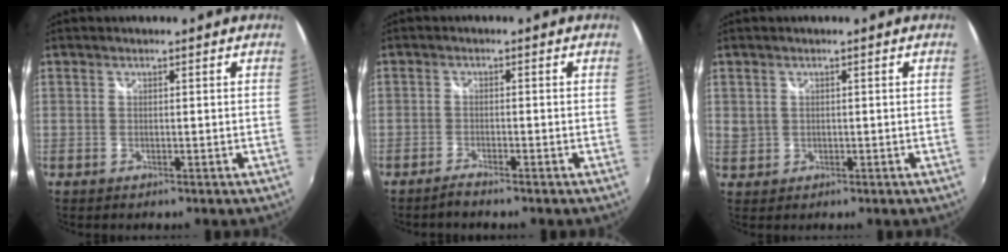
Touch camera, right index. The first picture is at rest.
{"total": 2.0, "force": [-1.9, 0.1, 0.7], "torque": [-0.026, -0.003, -0.040]}
{"total": 2.5, "force": [0.4, 2.4, 0.7], "torque": [-0.014, 0.004, 0.014]}